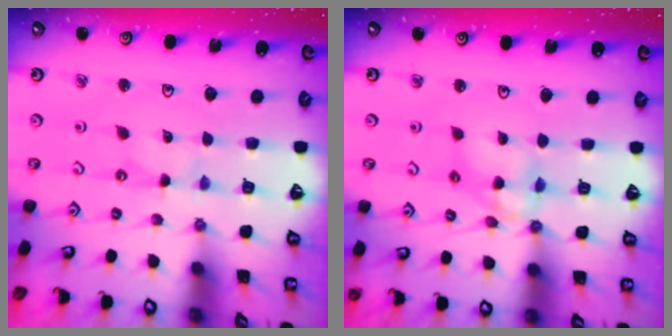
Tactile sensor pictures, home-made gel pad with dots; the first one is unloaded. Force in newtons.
{"total": 9.0, "press": 9.0, "slide": 1.0}